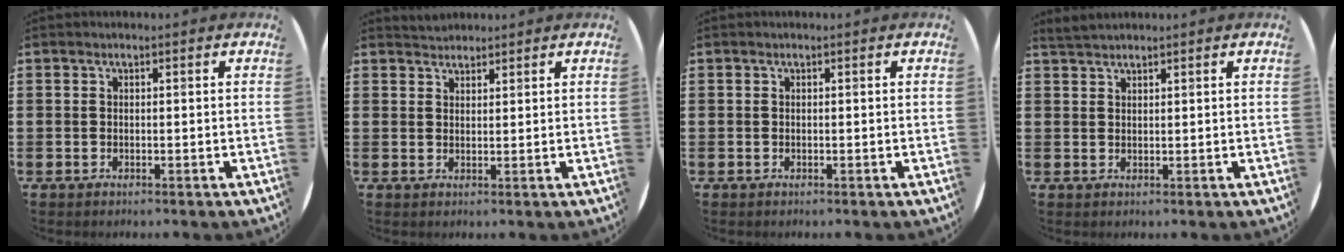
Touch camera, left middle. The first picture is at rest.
{"total": 1.8, "force": [1.7, 0.4, -0.1], "torque": [-0.001, 0.003, 0.035]}
{"total": 0.0}
{"total": 1.7, "force": [1.7, 0.2, 0.3], "torque": [-0.009, 0.003, 0.033]}